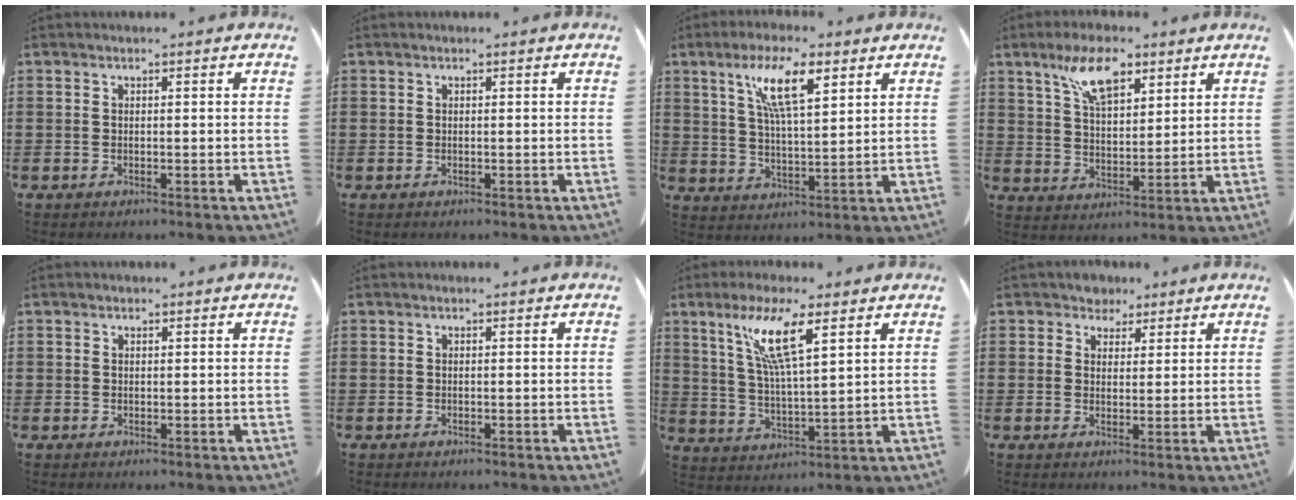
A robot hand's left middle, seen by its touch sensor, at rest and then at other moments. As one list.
[{"total": 0.0}, {"total": 9.5, "force": [5.3, 2.3, 7.5], "torque": [-0.157, 0.003, 0.092]}, {"total": 8.9, "force": [5.7, 3.6, 5.8], "torque": [-0.122, 0.000, 0.103]}, {"total": 0.5, "force": [0.3, 0.4, 0.1], "torque": [-0.004, 0.001, 0.007]}, {"total": 0.0}, {"total": 9.4, "force": [5.6, 1.3, 7.5], "torque": [-0.162, -0.004, 0.096]}, {"total": 3.0, "force": [2.3, 2.0, 0.1], "torque": [-0.016, 0.006, 0.041]}]